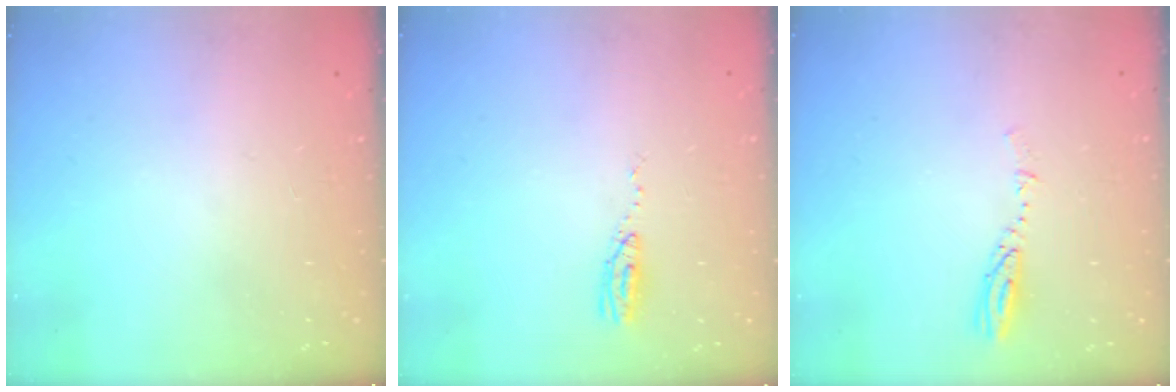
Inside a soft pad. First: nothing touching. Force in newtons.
{"total": 4.4, "press": 4.1, "slide": 1.6}
{"total": 3.7, "press": 3.7, "slide": 0.4}